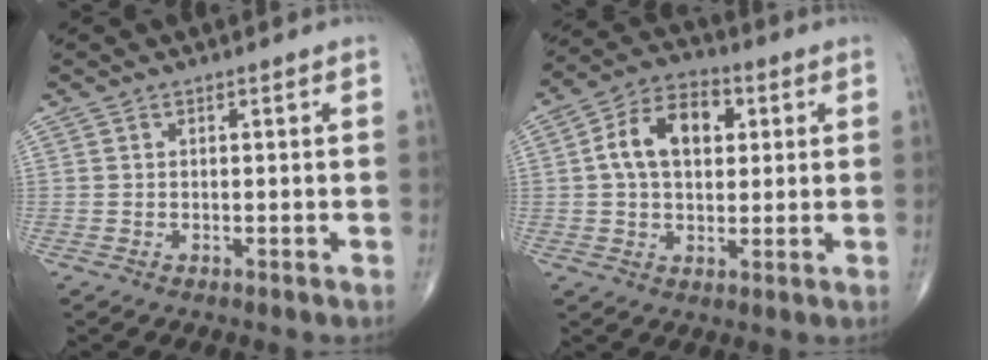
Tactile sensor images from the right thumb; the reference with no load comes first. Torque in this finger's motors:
{"motor_torque": [-0.48, 0.66, 0.99, 0.05, 0.08]}